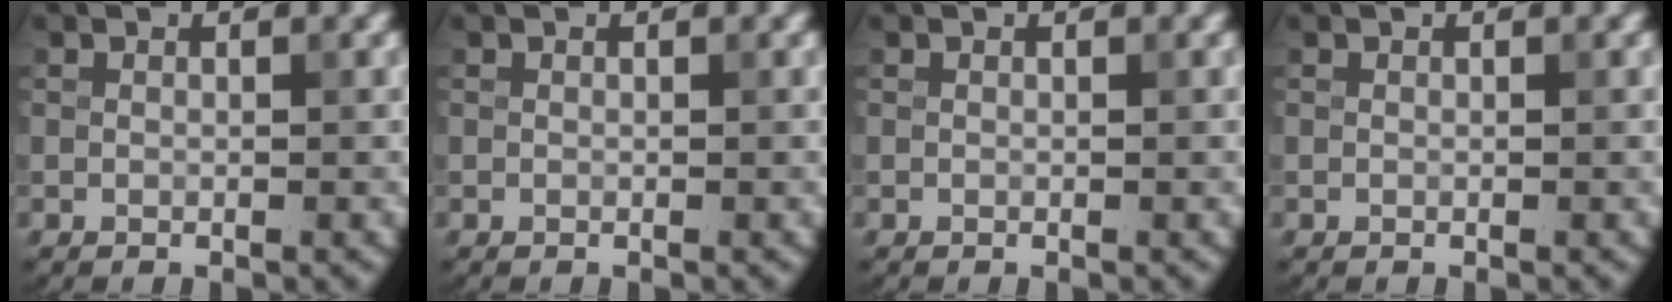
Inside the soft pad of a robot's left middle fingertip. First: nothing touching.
{"total": 0.0}
{"total": 0.0}
{"total": 0.0}